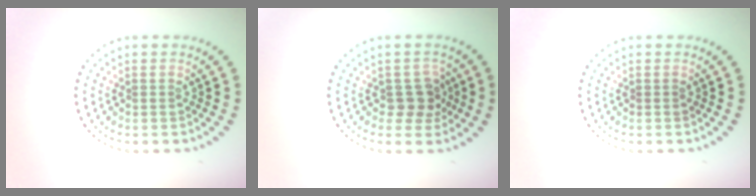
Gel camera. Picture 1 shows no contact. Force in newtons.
{"total": 2.4, "press": 2.1, "slide": 1.0}
{"total": 0.0}